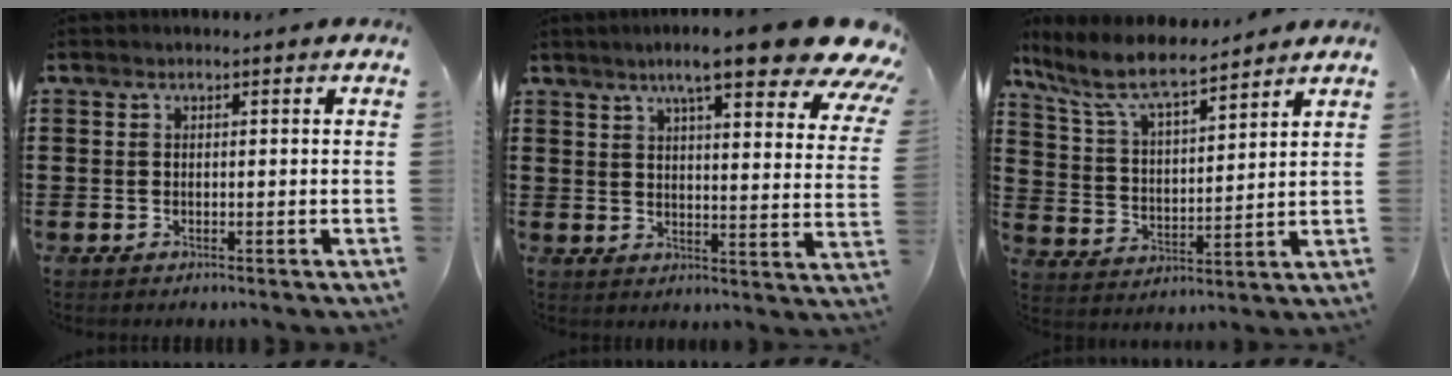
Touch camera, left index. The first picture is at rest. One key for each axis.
{"total": 11.6, "fx": 8.6, "fy": 1.2, "fz": 7.6, "tx": -0.134, "ty": -0.037, "tz": 0.137}
{"total": 8.5, "fx": 7.2, "fy": 1.3, "fz": 4.2, "tx": -0.112, "ty": -0.034, "tz": 0.126}